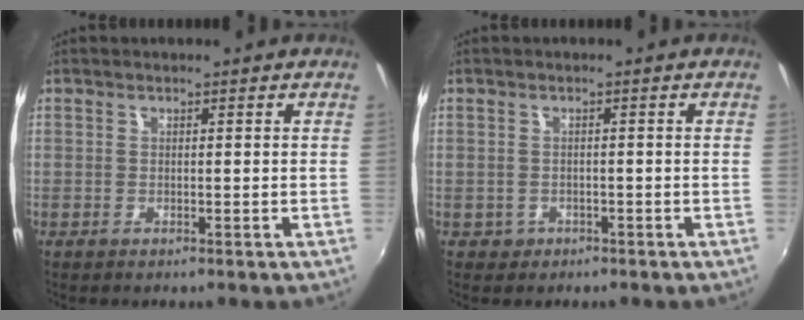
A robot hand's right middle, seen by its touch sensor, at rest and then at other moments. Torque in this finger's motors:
{"motor_torque": [-0.09, -0.09, -0.10, -0.02]}